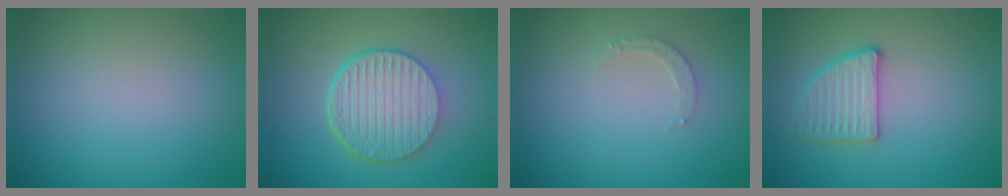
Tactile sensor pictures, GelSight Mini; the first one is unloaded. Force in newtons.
{"total": 6.6, "press": 4.7, "slide": 4.6}
{"total": 1.3, "press": 1.2, "slide": 0.2}
{"total": 2.8, "press": 2.8, "slide": 0.3}